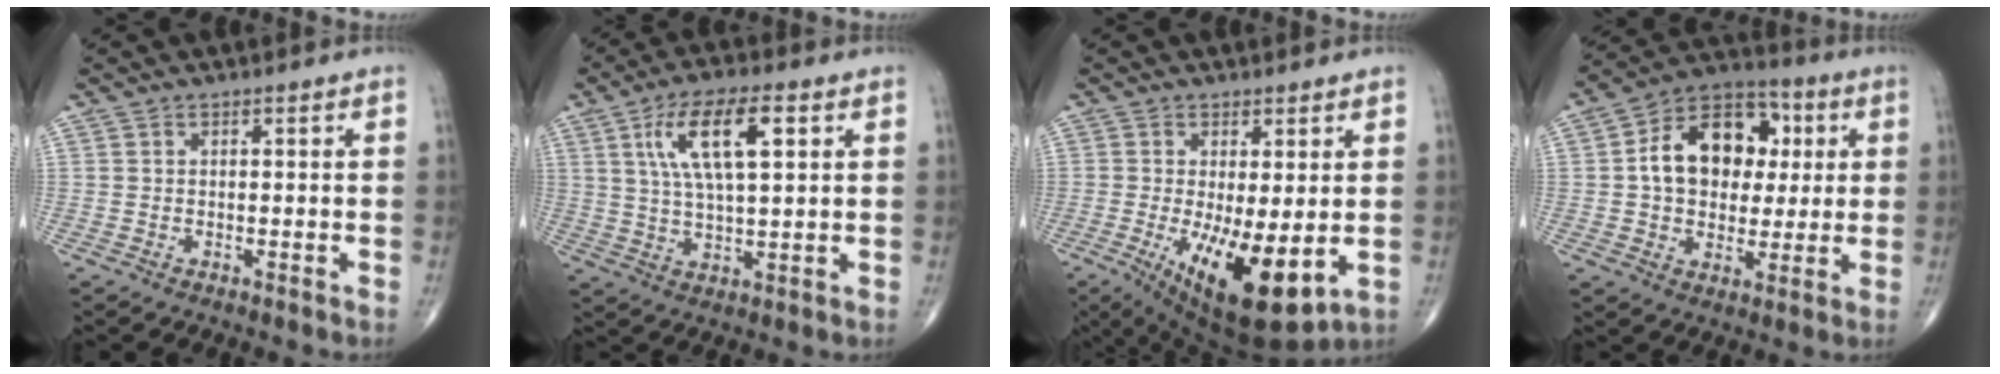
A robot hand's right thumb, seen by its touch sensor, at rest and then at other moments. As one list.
[{"total": 12.3, "force": [4.2, 4.2, 10.7], "torque": [-0.192, -0.001, 0.077]}, {"total": 13.7, "force": [-2.8, 4.9, 12.5], "torque": [-0.203, -0.030, -0.026]}, {"total": 16.5, "force": [2.5, 11.9, 11.2], "torque": [-0.137, 0.017, 0.034]}]